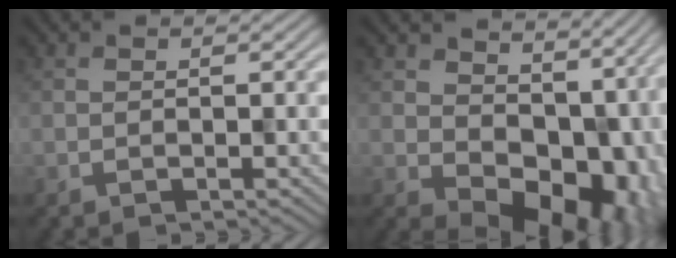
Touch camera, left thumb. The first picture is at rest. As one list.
[{"total": 12.3, "force": [1.7, 8.6, 8.6], "torque": [-0.117, -0.038, 0.046]}]